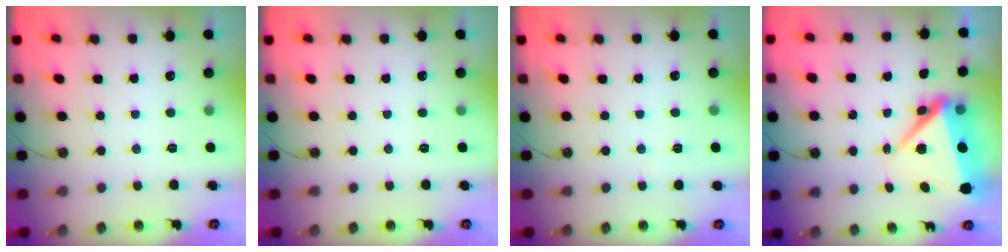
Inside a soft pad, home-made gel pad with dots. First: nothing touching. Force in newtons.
{"total": 0.0}
{"total": 1.5, "press": 1.5, "slide": 0.2}
{"total": 10.3, "press": 10.2, "slide": 1.2}